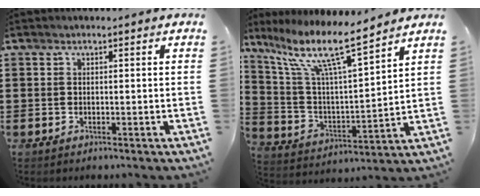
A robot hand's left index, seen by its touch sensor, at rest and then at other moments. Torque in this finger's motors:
{"motor_torque": [2.14, 0.00, 0.74, 0.21]}